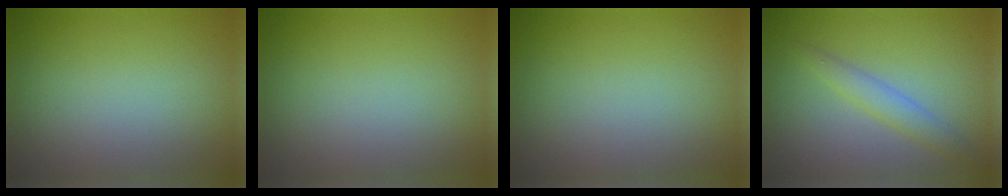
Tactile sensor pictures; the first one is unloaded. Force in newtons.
{"total": 0.0}
{"total": 0.0}
{"total": 2.3, "press": 2.3, "slide": 0.0}